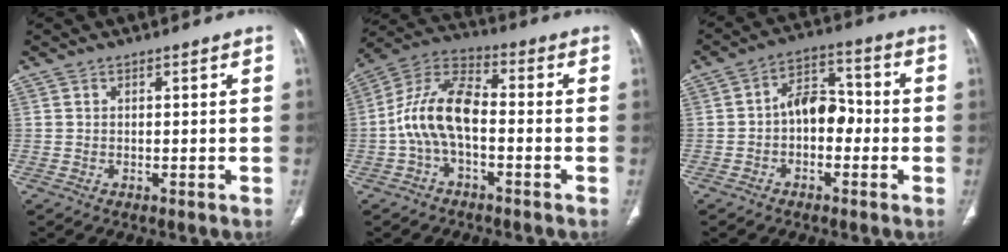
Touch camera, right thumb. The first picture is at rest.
{"total": 11.4, "force": [-2.0, 5.7, 9.6], "torque": [-0.193, 0.039, -0.046]}
{"total": 8.3, "force": [-1.3, 5.4, 6.1], "torque": [-0.070, 0.035, -0.034]}